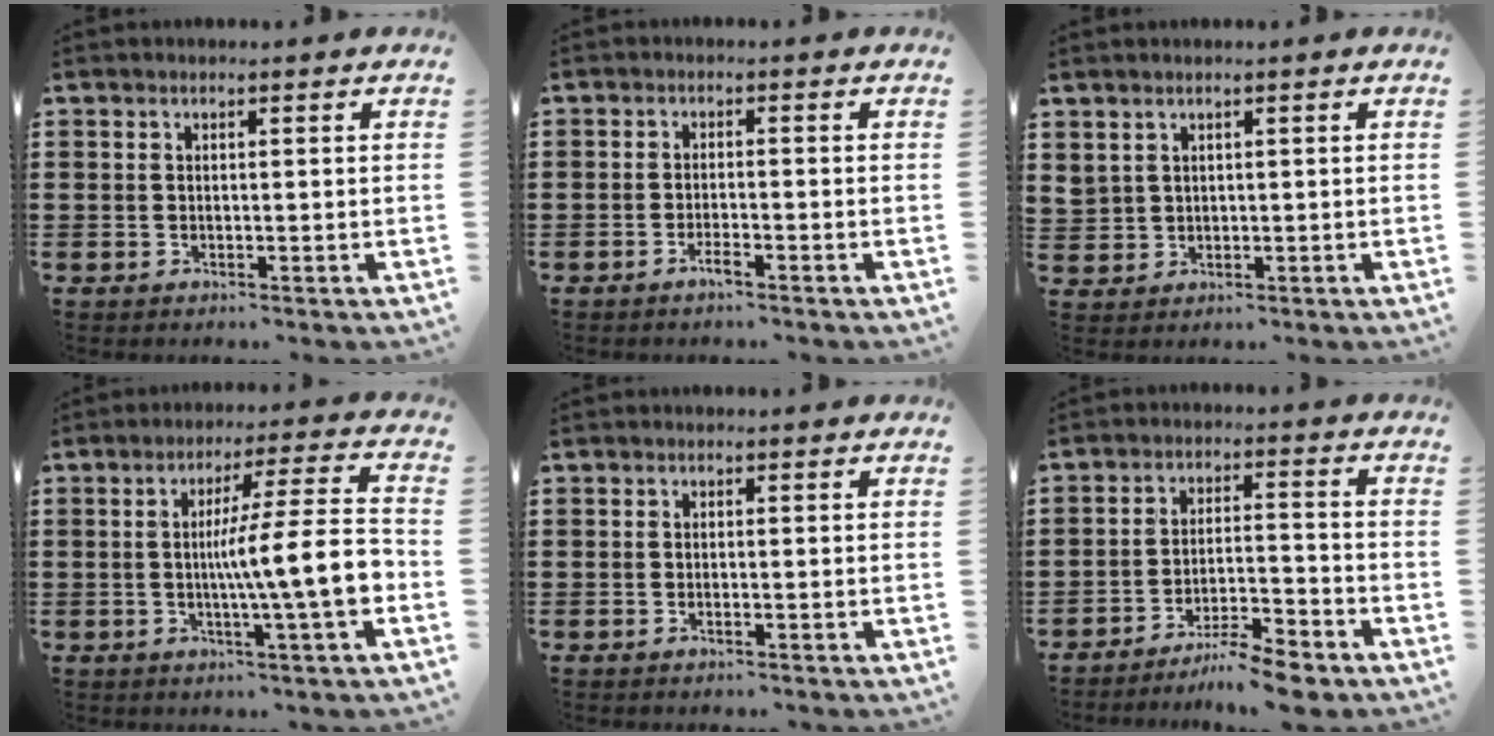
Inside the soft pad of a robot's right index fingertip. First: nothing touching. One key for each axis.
{"total": 2.1, "fx": -1.6, "fy": 0.2, "fz": 1.4, "tx": -0.033, "ty": -0.005, "tz": -0.030}
{"total": 1.6, "fx": 1.1, "fy": 1.1, "fz": 0.2, "tx": -0.010, "ty": 0.005, "tz": 0.021}
{"total": 11.2, "fx": -1.7, "fy": 0.9, "fz": 11.0, "tx": -0.165, "ty": -0.012, "tz": -0.035}
{"total": 0.6, "fx": -0.4, "fy": 0.0, "fz": 0.5, "tx": -0.010, "ty": -0.003, "tz": -0.007}
{"total": 6.7, "fx": -6.1, "fy": 0.3, "fz": 2.8, "tx": -0.051, "ty": 0.002, "tz": -0.118}